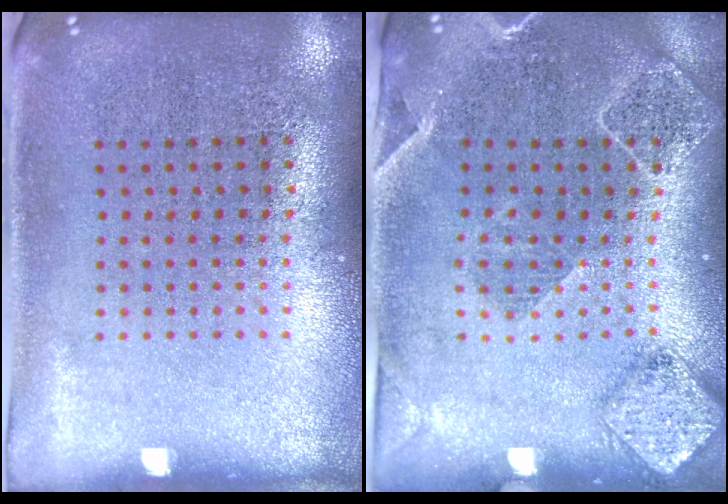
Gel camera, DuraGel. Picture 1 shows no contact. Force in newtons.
{"total": 1.8, "press": 1.7, "slide": 0.5}